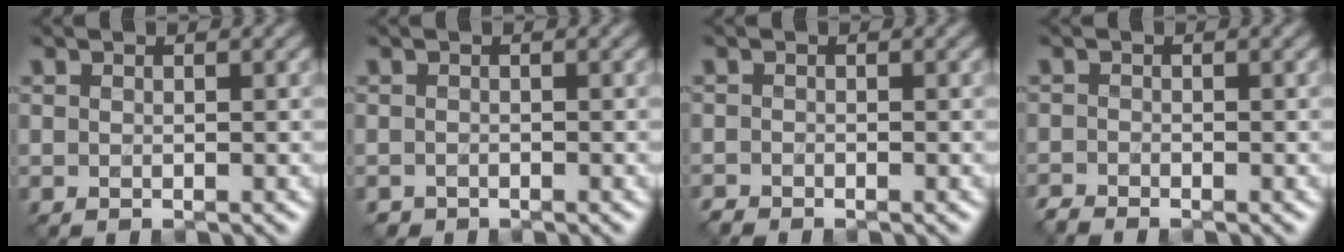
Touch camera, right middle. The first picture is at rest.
{"total": 0.6, "force": [-0.5, 0.2, -0.3], "torque": [0.005, -0.003, -0.008]}
{"total": 0.9, "force": [-0.9, 0.1, 0.0], "torque": [0.002, -0.006, -0.019]}
{"total": 1.3, "force": [-1.2, 0.1, 0.1], "torque": [-0.002, -0.009, -0.030]}